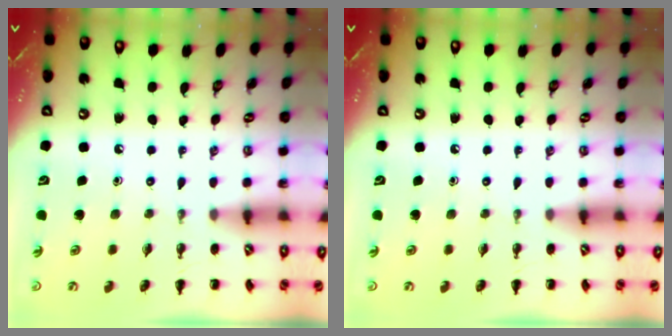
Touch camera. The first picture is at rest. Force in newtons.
{"total": 0.0}